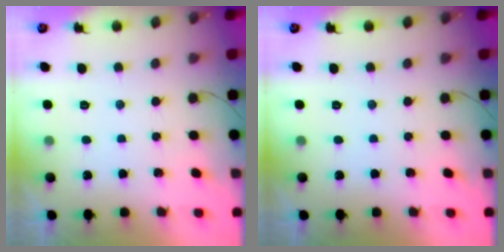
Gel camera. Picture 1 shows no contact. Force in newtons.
{"total": 0.0}